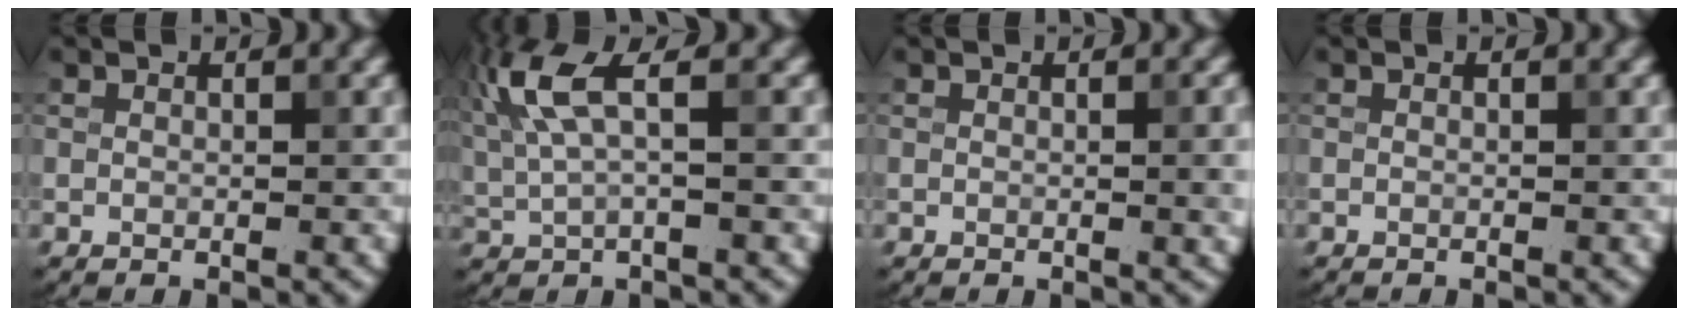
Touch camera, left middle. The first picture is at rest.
{"total": 5.6, "force": [2.1, 1.6, 5.0], "torque": [-0.121, 0.012, 0.044]}
{"total": 2.1, "force": [0.0, 0.6, 2.0], "torque": [-0.021, -0.002, -0.002]}
{"total": 0.0}